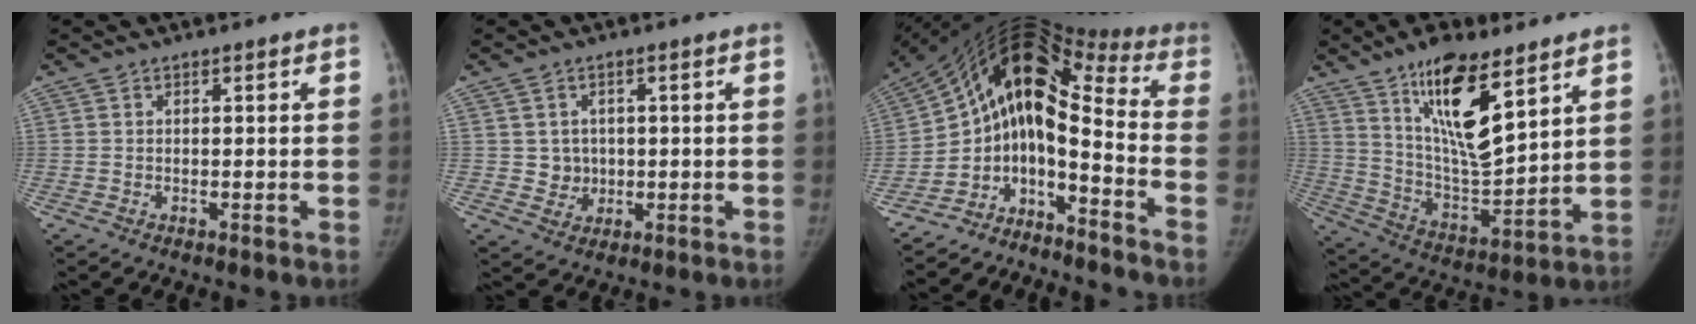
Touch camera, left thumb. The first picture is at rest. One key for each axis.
{"total": 3.8, "fx": 0.2, "fy": 3.7, "fz": 0.9, "tx": 0.007, "ty": 0.003, "tz": 0.007}
{"total": 16.9, "fx": -7.8, "fy": 7.7, "fz": 12.8, "tx": -0.194, "ty": 0.127, "tz": -0.135}
{"total": 17.1, "fx": 9.7, "fy": 5.6, "fz": 13.0, "tx": -0.202, "ty": -0.061, "tz": 0.182}